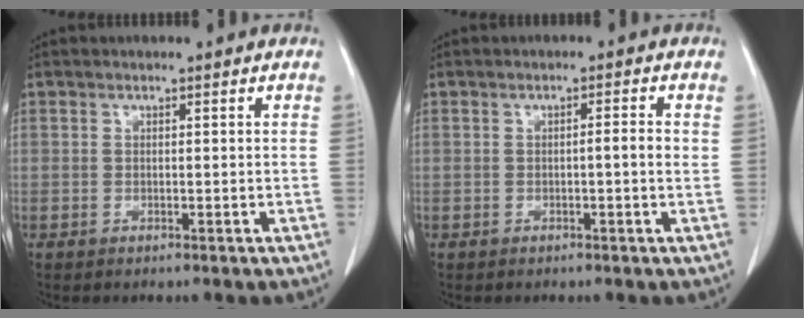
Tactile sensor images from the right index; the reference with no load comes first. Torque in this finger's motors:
{"motor_torque": [0.25, -0.14, 0.01, 0.03]}